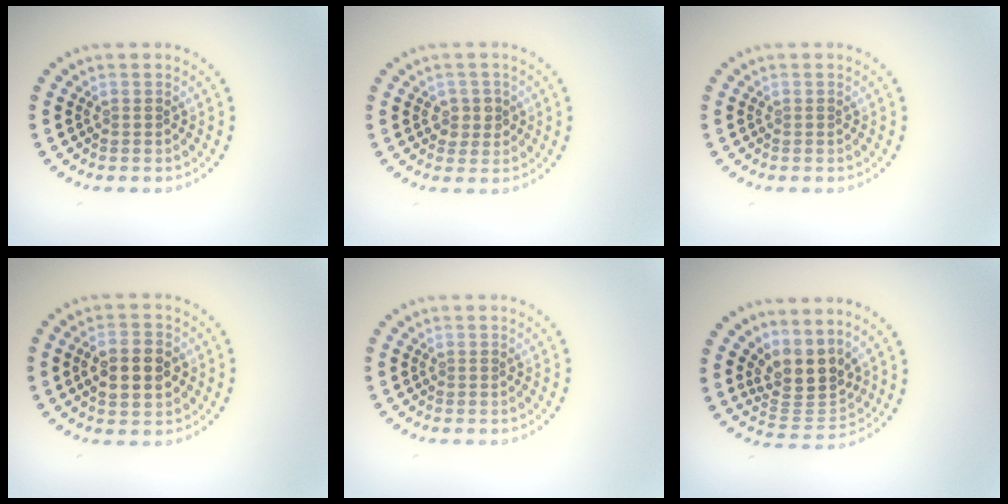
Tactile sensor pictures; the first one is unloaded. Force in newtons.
{"total": 1.8, "press": 1.8, "slide": 0.4}
{"total": 0.0}
{"total": 4.6, "press": 4.6, "slide": 0.2}
{"total": 0.0}
{"total": 3.9, "press": 3.0, "slide": 2.6}